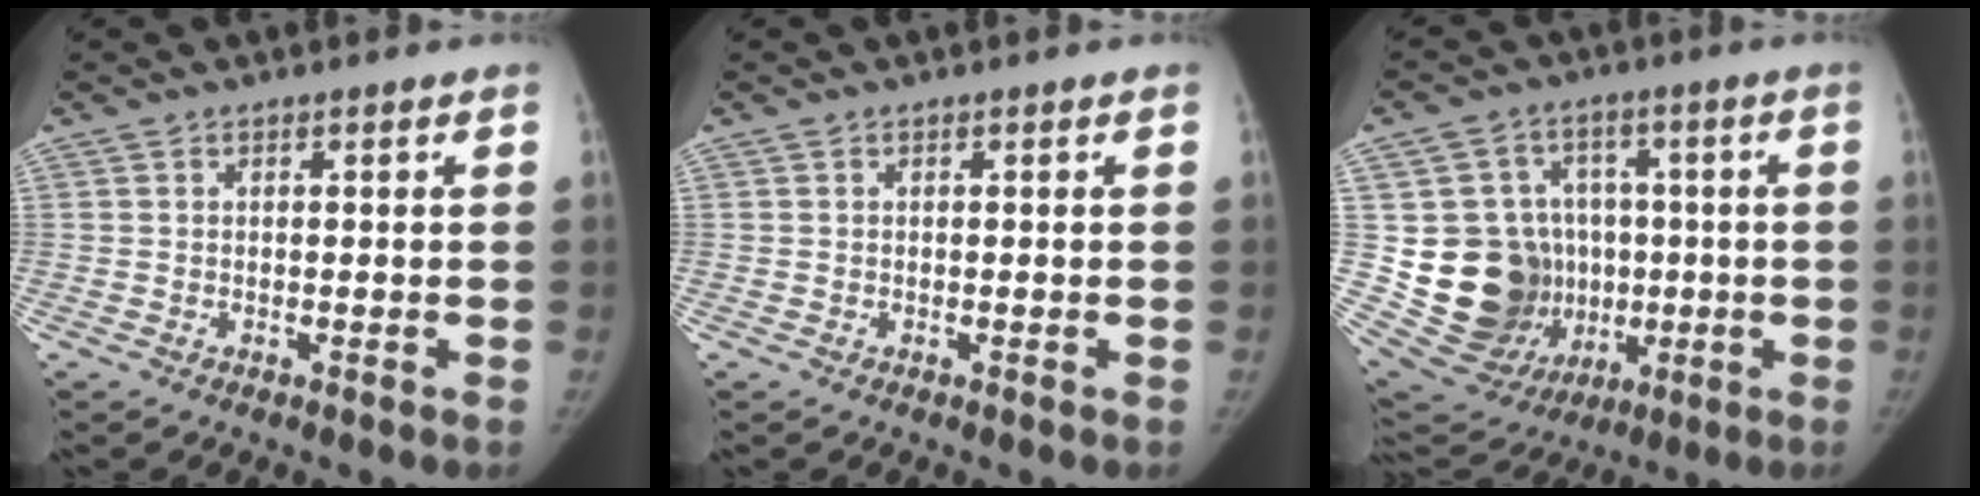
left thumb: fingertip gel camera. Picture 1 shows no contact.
{"total": 0.0}
{"total": 19.4, "force": [-1.0, 17.2, 9.1], "torque": [-0.116, 0.029, 0.020]}